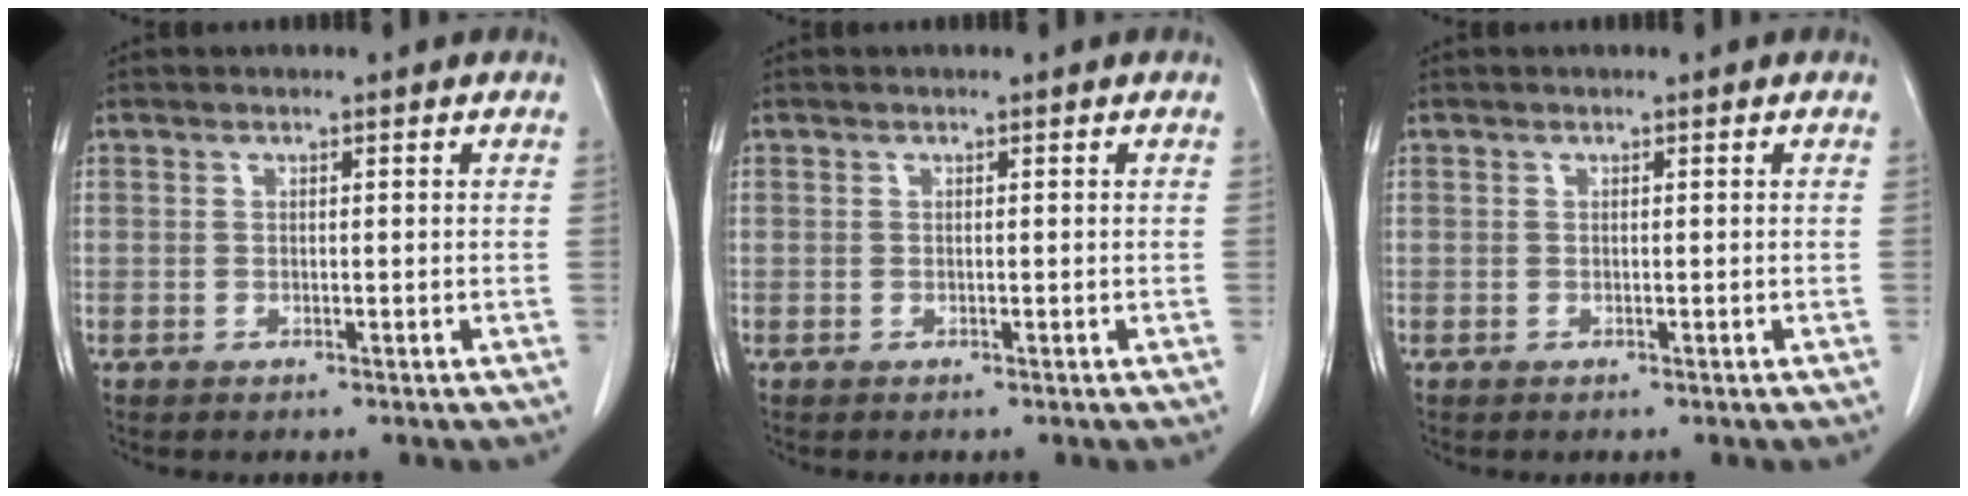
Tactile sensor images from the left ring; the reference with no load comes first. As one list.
[{"total": 0.0}, {"total": 0.0}]